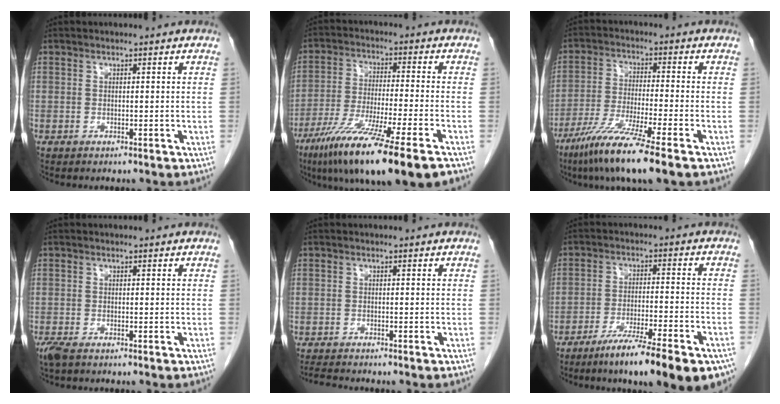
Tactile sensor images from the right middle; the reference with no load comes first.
{"total": 17.2, "force": [-10.9, -0.1, 13.3], "torque": [-0.217, -0.051, -0.184]}
{"total": 11.4, "force": [-7.5, -0.6, 8.5], "torque": [-0.166, -0.038, -0.135]}
{"total": 2.3, "force": [-1.6, 0.6, 1.5], "torque": [-0.038, -0.010, -0.030]}
{"total": 3.0, "force": [-2.9, 0.1, 1.0], "torque": [-0.018, -0.013, -0.049]}
{"total": 16.9, "force": [-12.2, 2.0, 11.5], "torque": [-0.122, -0.013, -0.184]}